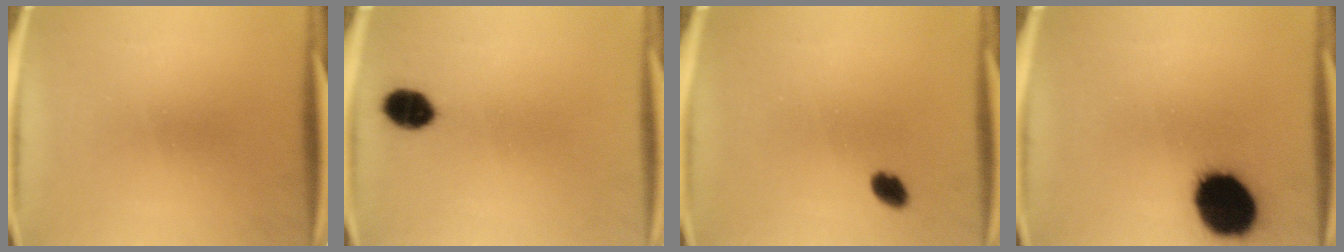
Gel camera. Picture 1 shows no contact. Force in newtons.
{"total": 6.3}
{"total": 2.8}
{"total": 19.0}